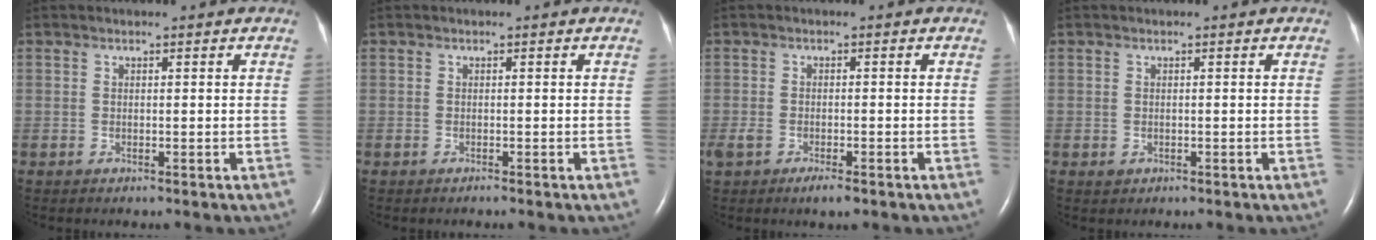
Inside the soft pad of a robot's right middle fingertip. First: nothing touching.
{"total": 0.0}
{"total": 3.8, "force": [-2.4, 1.3, 2.6], "torque": [-0.053, -0.007, -0.038]}
{"total": 0.6, "force": [-0.2, 0.6, 0.2], "torque": [-0.007, 0.000, 0.000]}